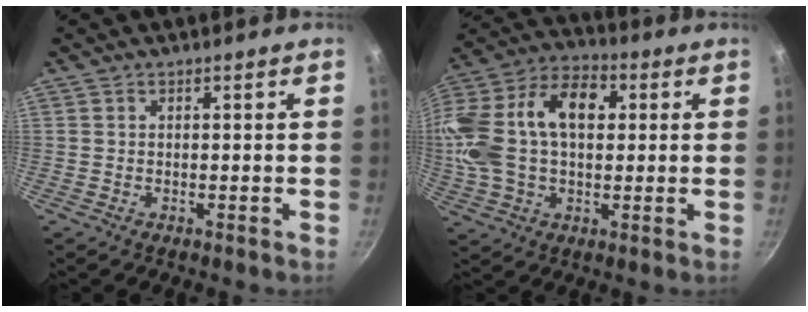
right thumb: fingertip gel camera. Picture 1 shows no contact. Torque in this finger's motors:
{"motor_torque": [1.43, 3.58, 1.14, -0.68, 0.74]}